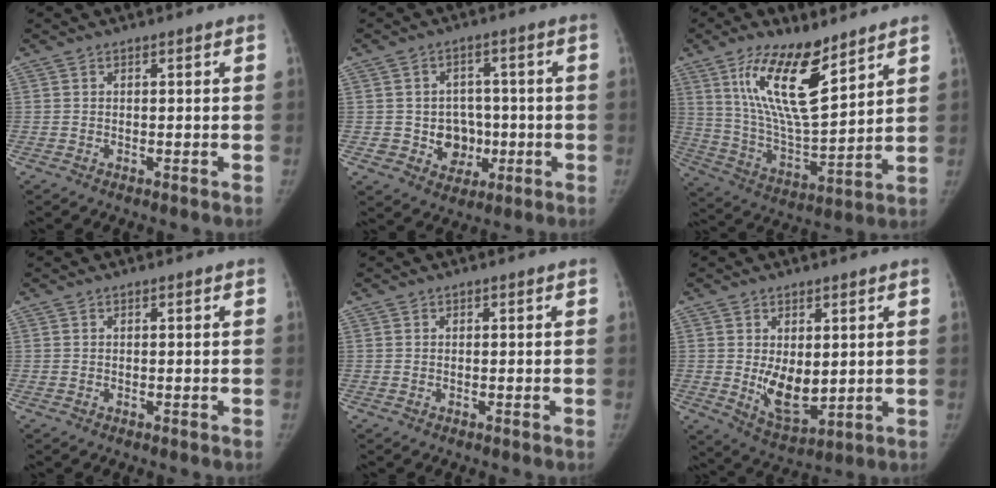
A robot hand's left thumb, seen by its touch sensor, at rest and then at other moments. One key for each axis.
{"total": 7.8, "fx": -1.1, "fy": 6.8, "fz": 3.6, "tx": -0.011, "ty": 0.012, "tz": -0.007}
{"total": 17.7, "fx": 10.1, "fy": 5.8, "fz": 13.3, "tx": -0.219, "ty": -0.060, "tz": 0.198}
{"total": 0.0}
{"total": 0.0}
{"total": 9.0, "fx": 0.7, "fy": 5.0, "fz": 7.4, "tx": -0.096, "ty": -0.025, "tz": 0.033}